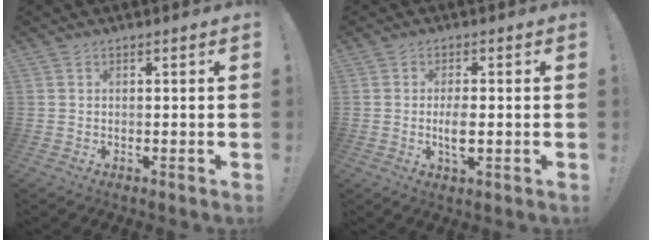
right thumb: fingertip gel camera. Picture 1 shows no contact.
{"total": 4.9, "force": [-0.8, 1.6, 4.5], "torque": [-0.087, -0.013, -0.020]}